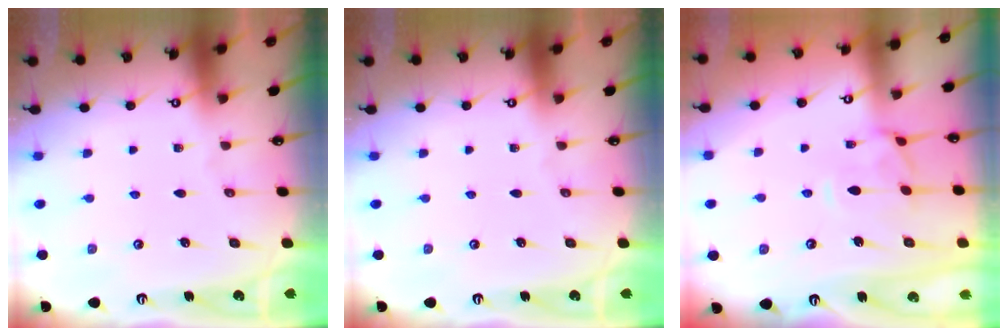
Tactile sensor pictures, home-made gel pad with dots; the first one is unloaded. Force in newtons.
{"total": 0.0}
{"total": 1.7, "press": 1.4, "slide": 0.9}